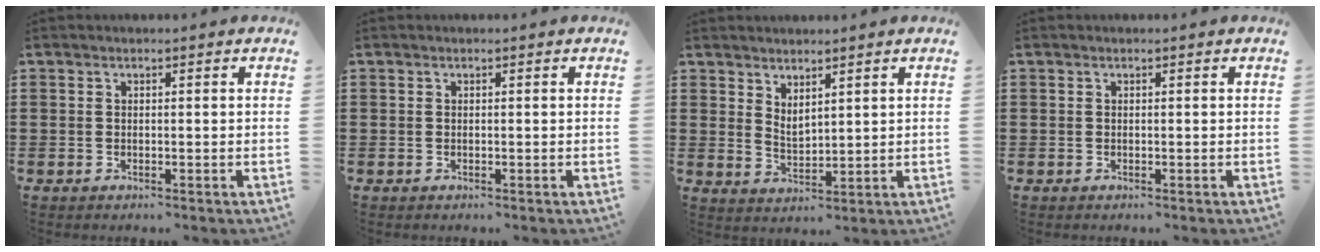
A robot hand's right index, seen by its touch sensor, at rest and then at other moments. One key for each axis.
{"total": 0.0}
{"total": 2.6, "fx": 2.4, "fy": 0.7, "fz": 0.5, "tx": -0.017, "ty": -0.001, "tz": 0.046}
{"total": 0.0}